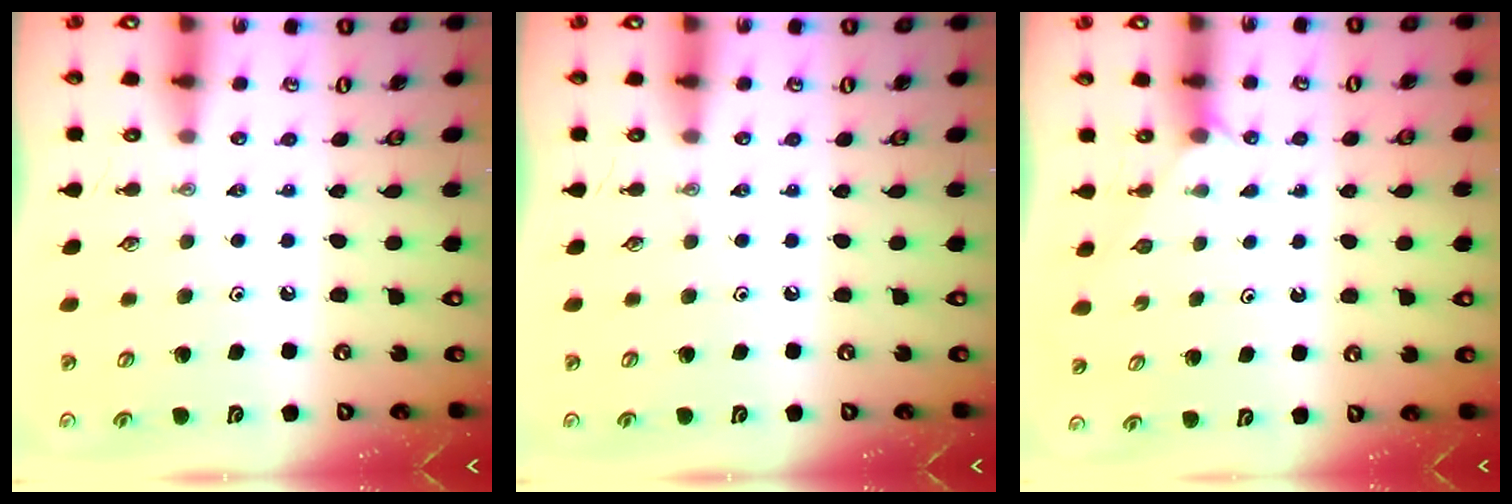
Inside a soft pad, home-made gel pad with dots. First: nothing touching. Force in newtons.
{"total": 0.0}
{"total": 1.5, "press": 1.5, "slide": 0.3}